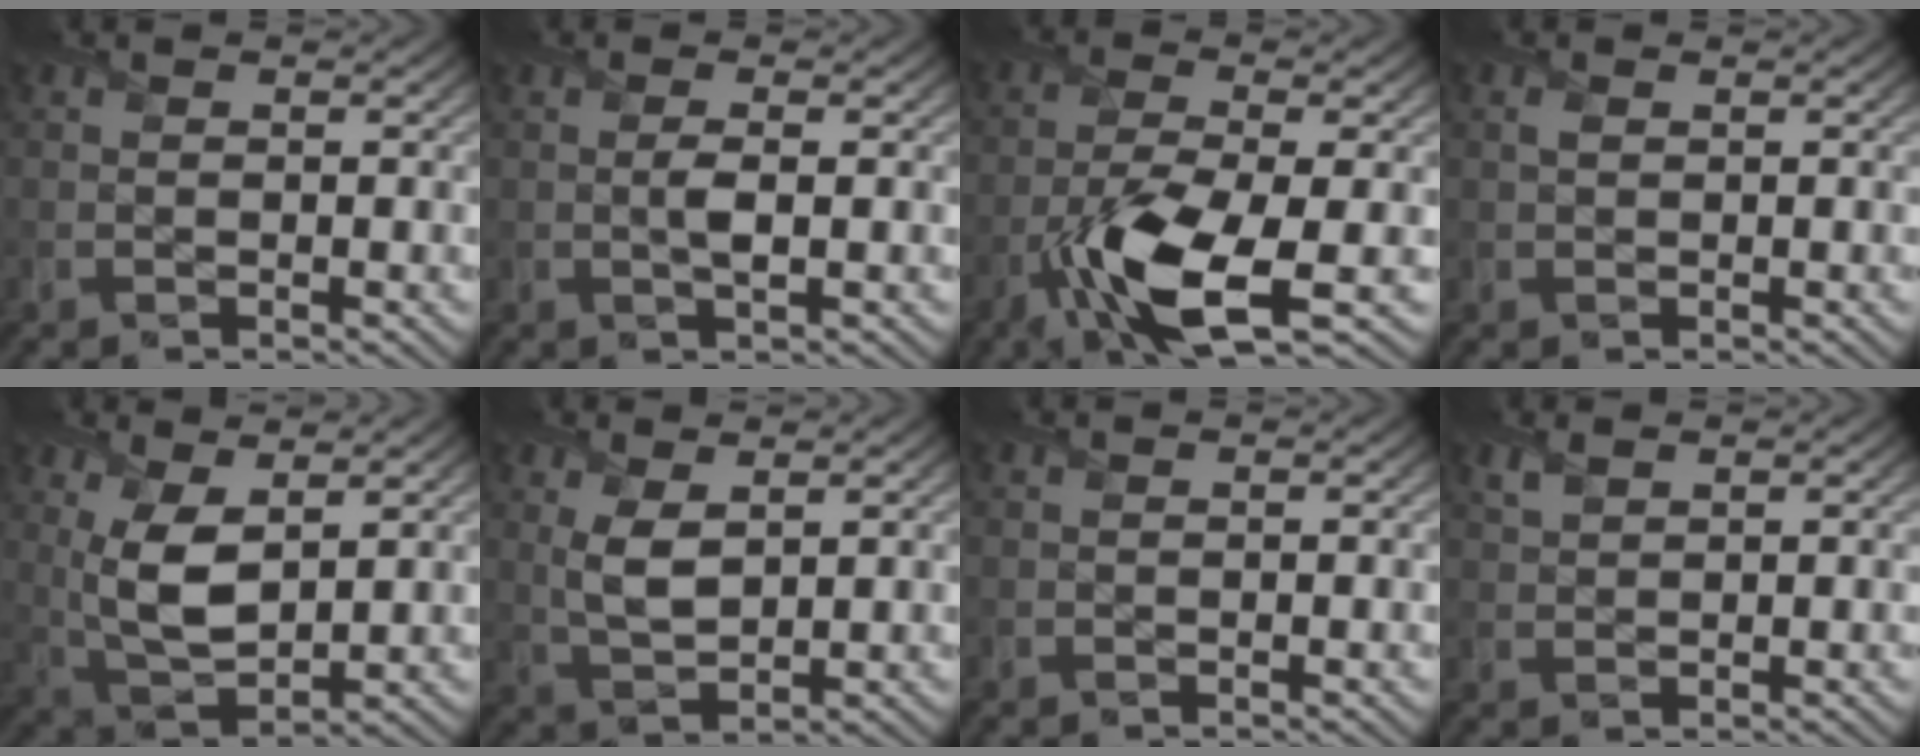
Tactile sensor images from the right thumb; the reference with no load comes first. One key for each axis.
{"total": 1.9, "fx": 0.1, "fy": 0.3, "fz": 1.9, "tx": -0.040, "ty": 0.002, "tz": -0.001}
{"total": 9.6, "fx": -4.0, "fy": 2.8, "fz": 8.3, "tx": -0.166, "ty": -0.010, "tz": -0.084}
{"total": 0.8, "fx": 0.4, "fy": 0.4, "fz": 0.6, "tx": -0.015, "ty": -0.001, "tz": 0.008}
{"total": 7.8, "fx": 2.4, "fy": 3.8, "fz": 6.4, "tx": -0.148, "ty": -0.003, "tz": 0.047}
{"total": 4.6, "fx": 1.6, "fy": 2.2, "fz": 3.7, "tx": -0.092, "ty": -0.003, "tz": 0.037}
{"total": 0.0}
{"total": 1.4, "fx": 1.2, "fy": 0.5, "fz": 0.4, "tx": -0.016, "ty": 0.000, "tz": 0.029}